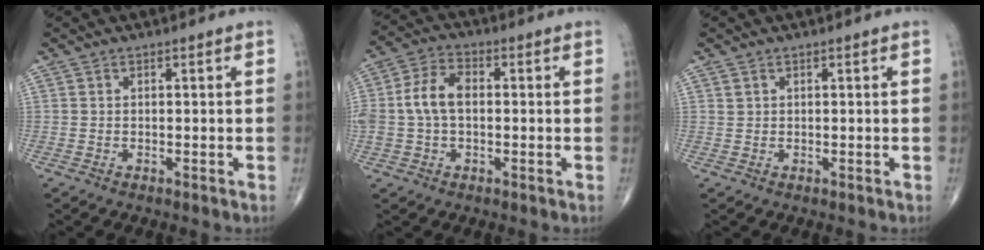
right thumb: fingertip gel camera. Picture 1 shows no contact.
{"total": 8.4, "force": [0.1, 5.3, 6.5], "torque": [-0.136, 0.024, -0.002]}
{"total": 0.7, "force": [0.4, 0.5, 0.1], "torque": [0.002, -0.001, 0.007]}